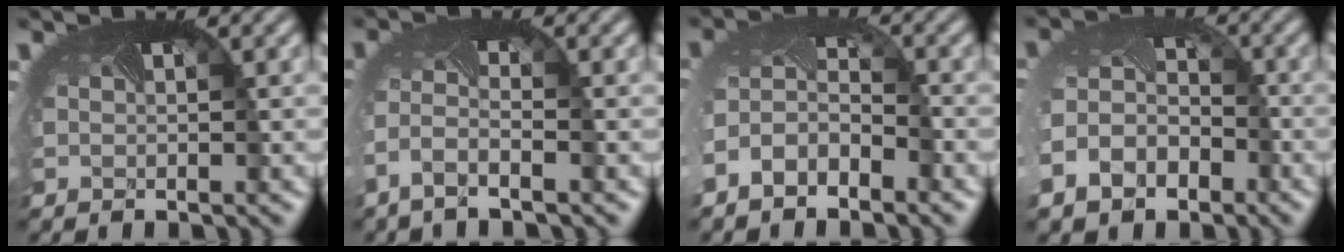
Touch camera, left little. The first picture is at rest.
{"total": 2.6, "force": [-2.1, 0.2, 1.6], "torque": [-0.046, -0.007, -0.048]}
{"total": 3.4, "force": [-2.5, 1.6, 1.8], "torque": [-0.043, -0.002, -0.051]}
{"total": 6.3, "force": [-3.5, 4.5, 2.7], "torque": [-0.067, -0.030, -0.053]}